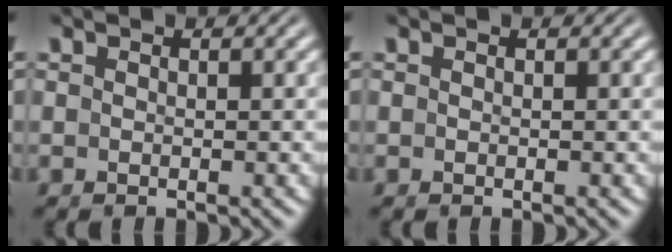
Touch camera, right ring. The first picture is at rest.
{"total": 0.0}